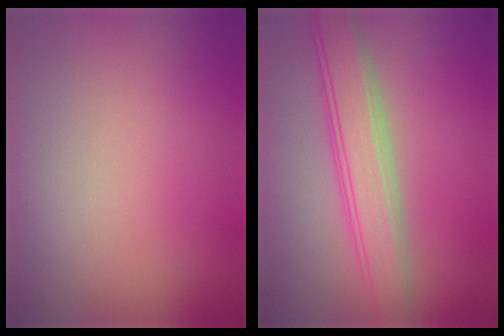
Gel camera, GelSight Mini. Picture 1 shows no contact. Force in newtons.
{"total": 5.1, "press": 5.1, "slide": 0.3}